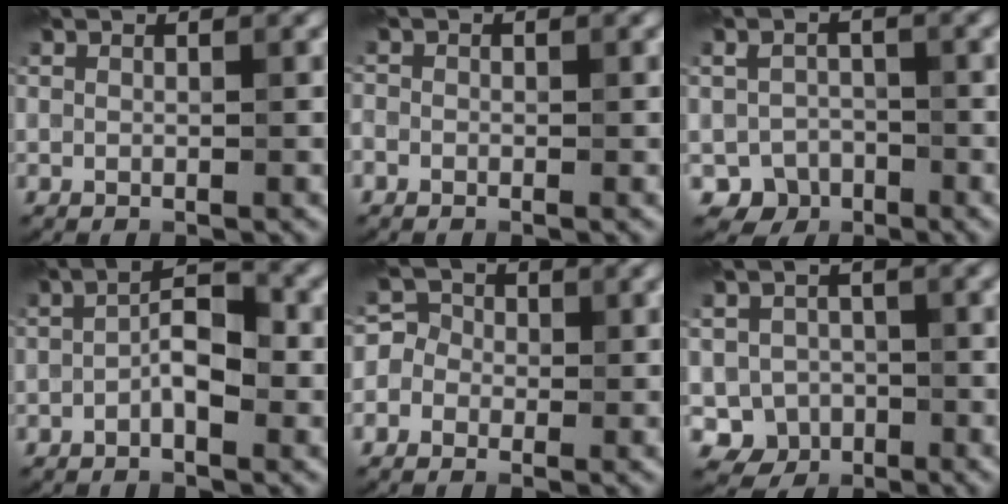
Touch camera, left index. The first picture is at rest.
{"total": 0.7, "force": [-0.3, 0.6, 0.2], "torque": [-0.003, -0.005, -0.010]}
{"total": 3.4, "force": [-1.9, 2.7, 0.6], "torque": [0.001, -0.005, -0.029]}
{"total": 3.5, "force": [-1.0, 1.3, 3.1], "torque": [-0.049, 0.012, -0.026]}
{"total": 3.5, "force": [-0.6, 3.3, 0.8], "torque": [0.004, 0.019, -0.039]}
{"total": 3.8, "force": [-1.3, 3.5, 0.8], "torque": [-0.001, -0.001, -0.024]}